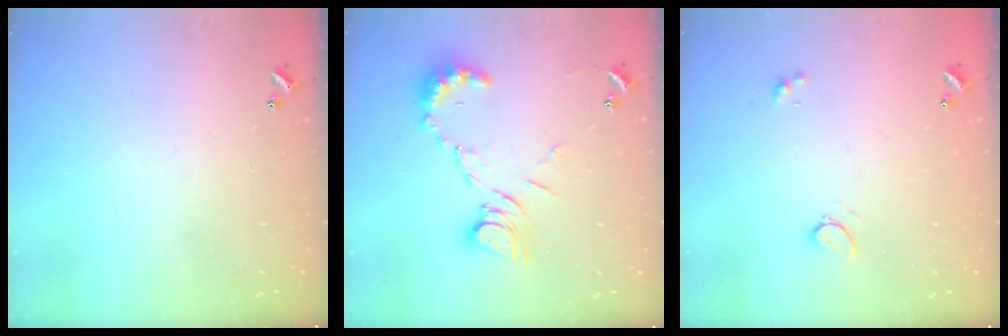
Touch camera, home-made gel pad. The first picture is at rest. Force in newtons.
{"total": 11.6, "press": 11.6, "slide": 1.1}
{"total": 0.9, "press": 0.6, "slide": 0.6}